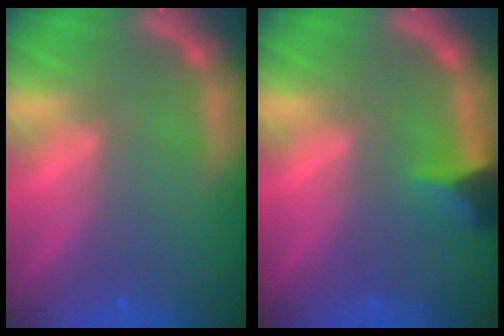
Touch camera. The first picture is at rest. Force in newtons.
{"total": 2.9}